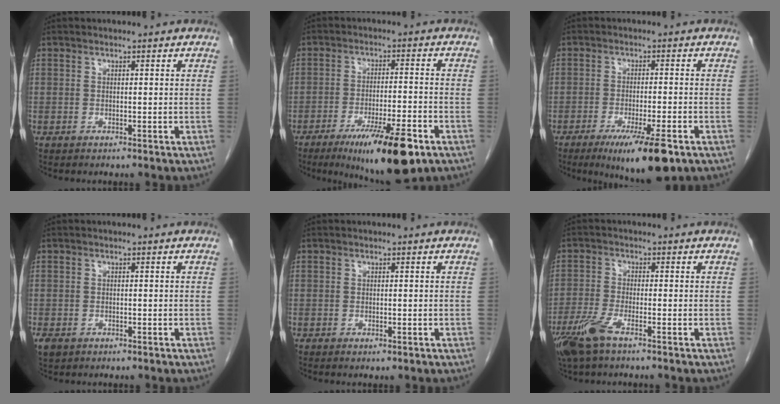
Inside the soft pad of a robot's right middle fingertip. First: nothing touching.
{"total": 13.0, "force": [-7.6, 1.9, 10.4], "torque": [-0.151, -0.021, -0.114]}
{"total": 9.7, "force": [-5.8, 1.2, 7.8], "torque": [-0.120, -0.021, -0.085]}
{"total": 1.9, "force": [-1.0, 1.4, 0.8], "torque": [-0.019, -0.001, -0.013]}
{"total": 0.6, "force": [-0.3, 0.3, 0.4], "torque": [-0.006, -0.001, -0.002]}
{"total": 5.8, "force": [-3.6, 1.0, 4.3], "torque": [-0.105, -0.014, -0.072]}